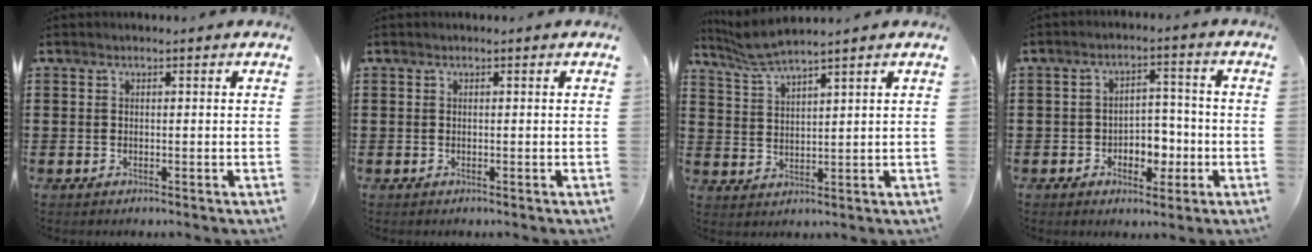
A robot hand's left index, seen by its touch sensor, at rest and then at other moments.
{"total": 0.0}
{"total": 4.5, "force": [4.1, 0.0, 2.0], "torque": [-0.050, -0.012, 0.073]}
{"total": 4.6, "force": [-1.7, 3.3, 2.7], "torque": [-0.046, 0.007, -0.037]}